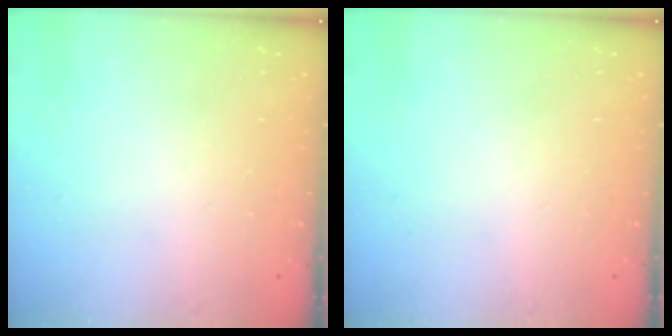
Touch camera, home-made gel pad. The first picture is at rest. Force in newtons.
{"total": 0.0}